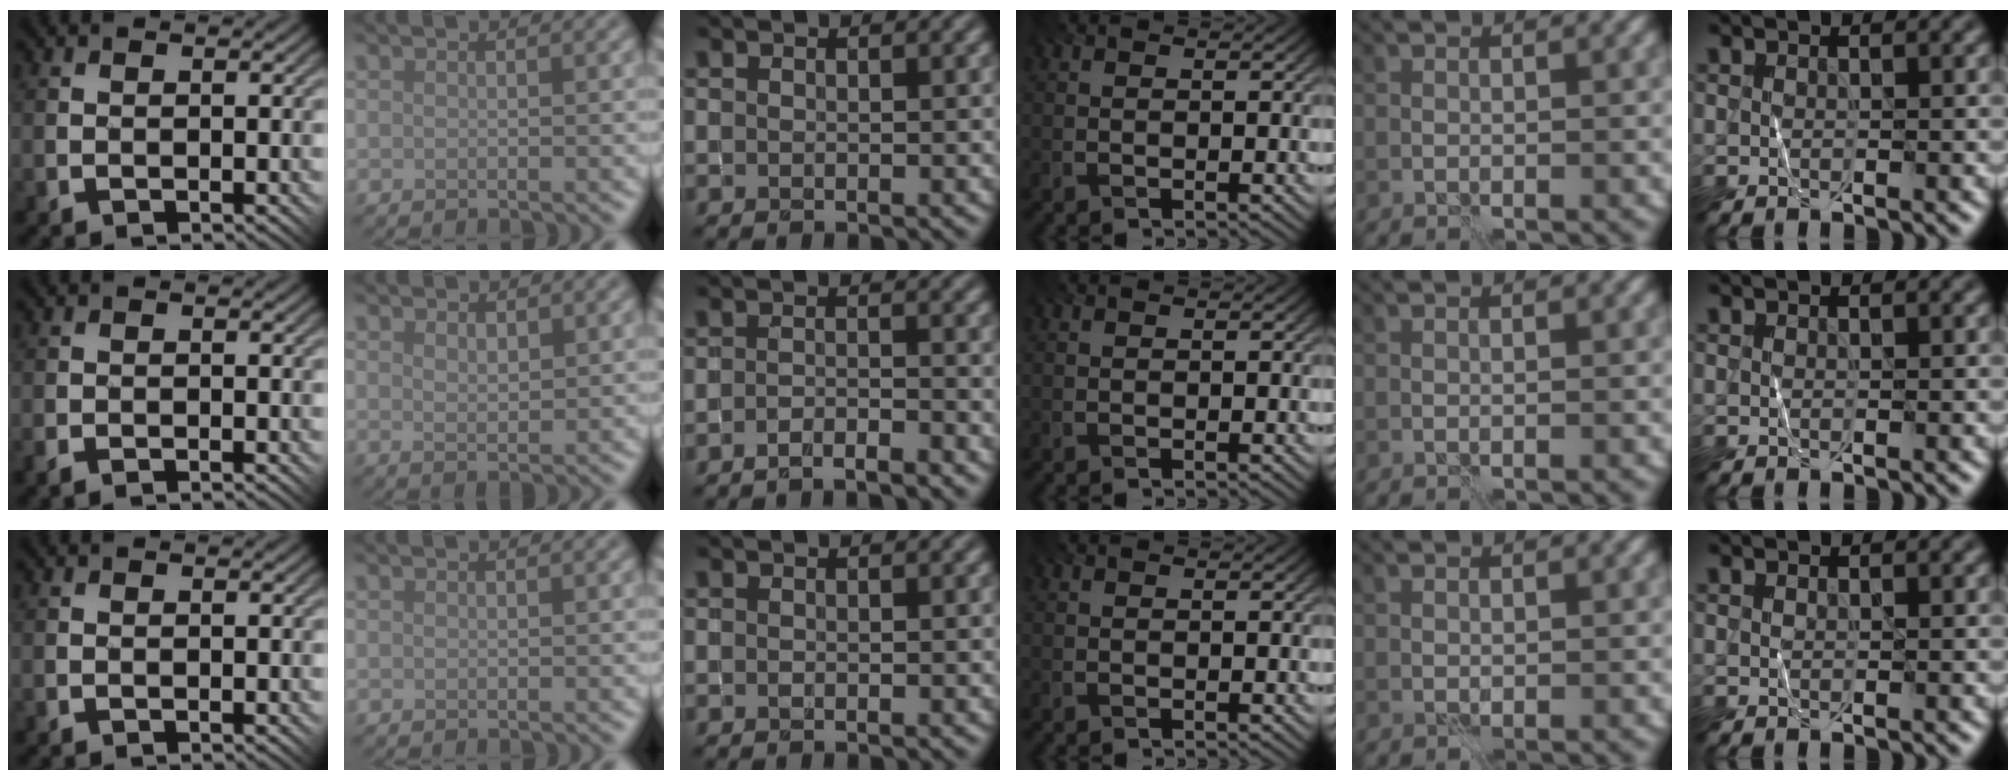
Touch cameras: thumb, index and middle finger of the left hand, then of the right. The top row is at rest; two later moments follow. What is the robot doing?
{"motion": "fold", "object": "shorts"}